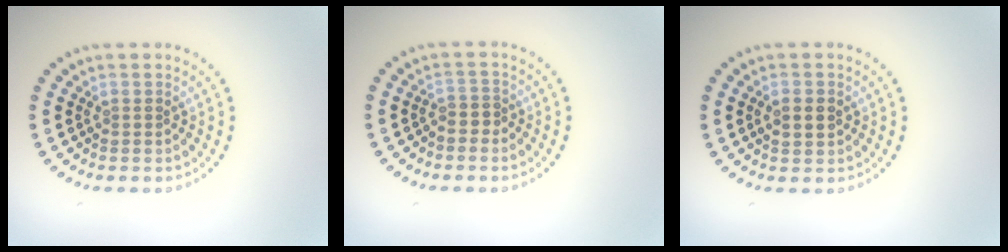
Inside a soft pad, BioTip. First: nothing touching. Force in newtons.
{"total": 1.2, "press": 0.8, "slide": 0.8}
{"total": 1.8, "press": 1.8, "slide": 0.2}